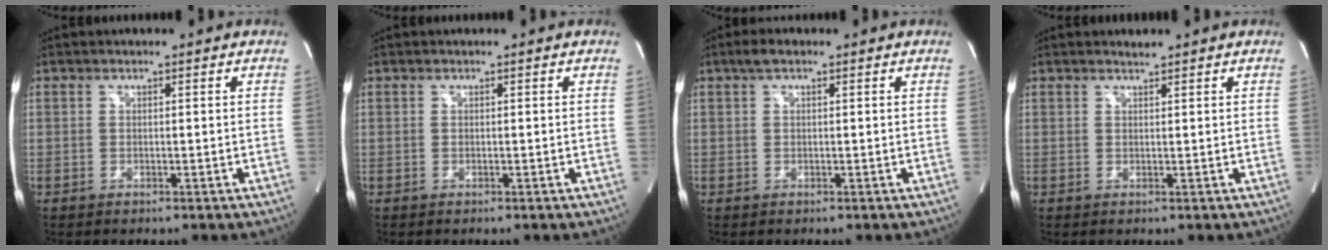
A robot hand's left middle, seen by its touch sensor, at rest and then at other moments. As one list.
[{"total": 0.0}, {"total": 2.1, "force": [1.3, 0.8, 1.4], "torque": [-0.031, 0.015, 0.025]}, {"total": 0.9, "force": [0.9, -0.1, 0.1], "torque": [-0.012, -0.002, 0.018]}]